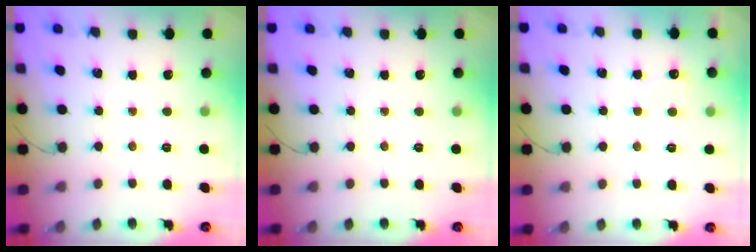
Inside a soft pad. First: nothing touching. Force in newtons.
{"total": 0.0}
{"total": 6.3, "press": 6.1, "slide": 1.6}